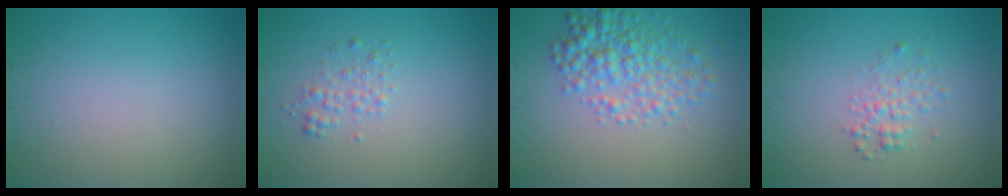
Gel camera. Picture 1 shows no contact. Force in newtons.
{"total": 1.4, "press": 1.4, "slide": 0.0}
{"total": 4.3, "press": 4.3, "slide": 0.2}
{"total": 1.7, "press": 1.7, "slide": 0.1}